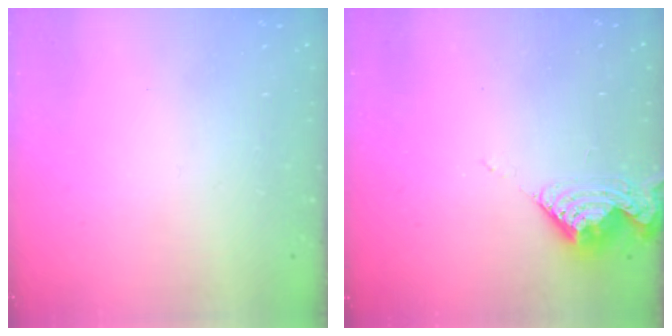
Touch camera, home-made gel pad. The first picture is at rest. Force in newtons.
{"total": 8.0, "press": 8.0, "slide": 0.5}